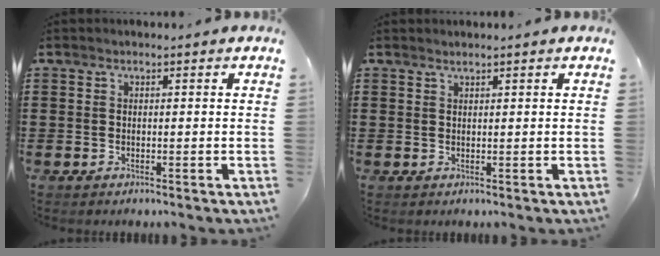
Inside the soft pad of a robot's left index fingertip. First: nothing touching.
{"total": 0.7, "force": [0.6, -0.1, 0.3], "torque": [-0.005, -0.002, 0.012]}